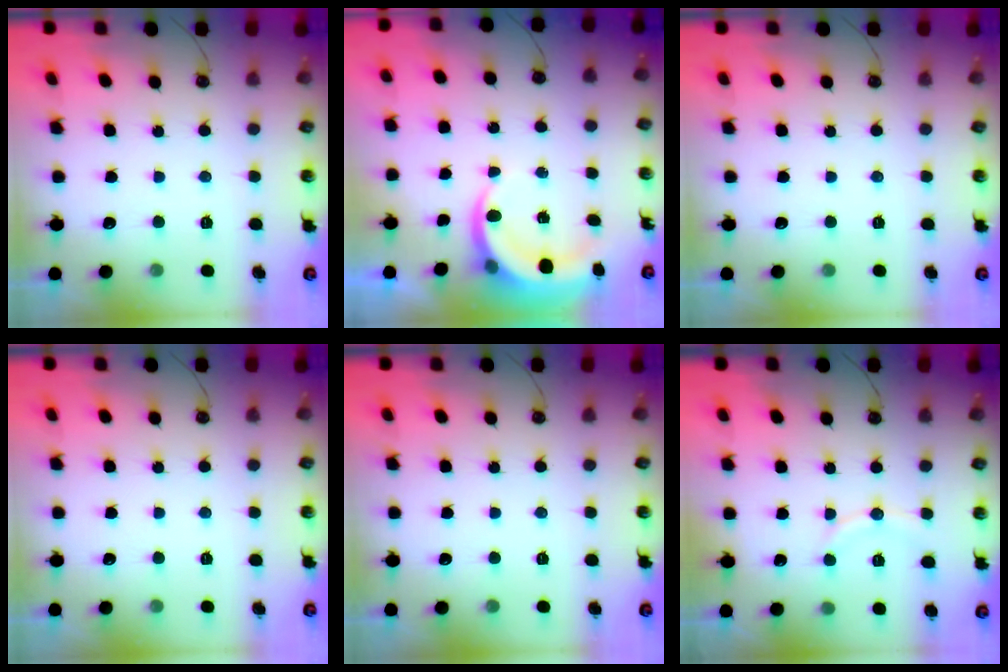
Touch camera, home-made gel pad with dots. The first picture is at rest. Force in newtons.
{"total": 5.4, "press": 5.4, "slide": 0.2}
{"total": 0.0}
{"total": 0.0}
{"total": 0.0}
{"total": 8.1, "press": 8.0, "slide": 0.8}